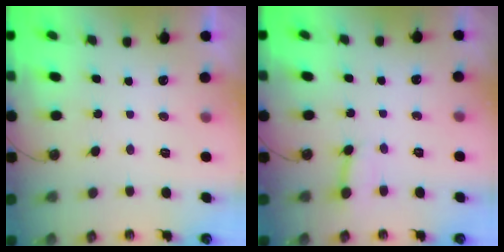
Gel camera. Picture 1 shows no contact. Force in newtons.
{"total": 3.0, "press": 2.9, "slide": 0.5}